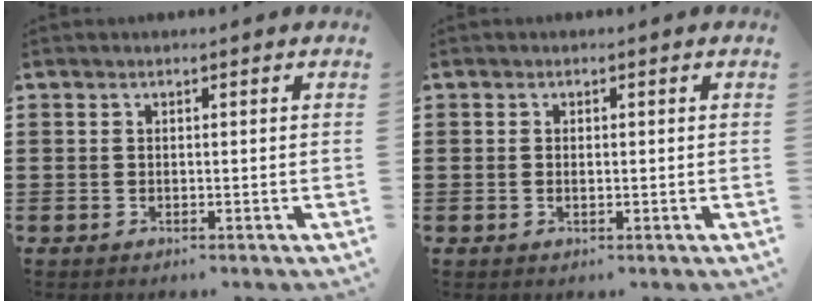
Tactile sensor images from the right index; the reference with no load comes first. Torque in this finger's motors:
{"motor_torque": [-0.84, 1.30, 0.00, -0.01]}